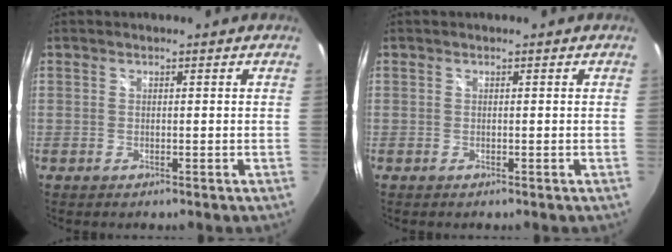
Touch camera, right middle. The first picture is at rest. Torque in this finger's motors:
{"motor_torque": [0.00, -0.28, 0.00, 0.01]}